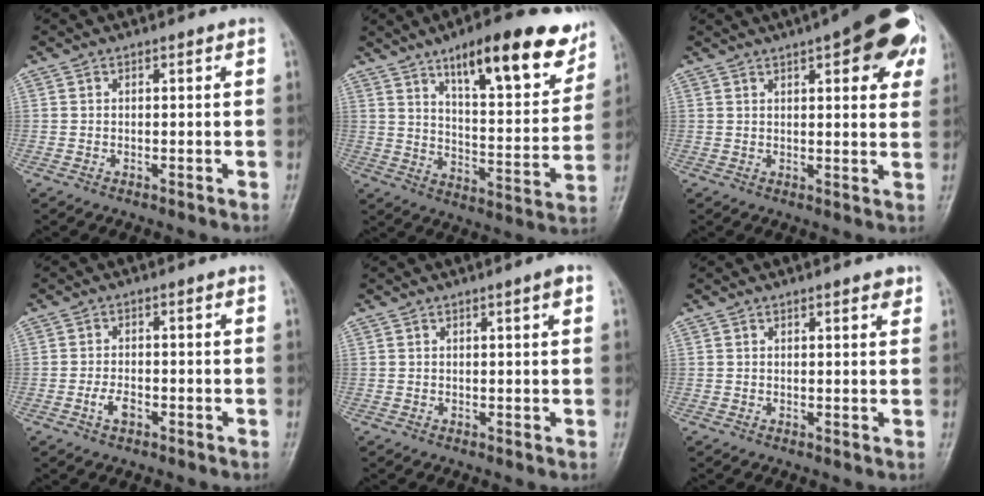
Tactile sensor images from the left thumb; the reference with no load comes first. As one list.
[{"total": 20.0, "force": [12.4, 6.2, 14.4], "torque": [-0.165, -0.054, 0.188]}, {"total": 18.3, "force": [8.7, 6.5, 14.8], "torque": [-0.166, -0.001, 0.108]}, {"total": 2.9, "force": [-1.4, 1.6, 2.1], "torque": [-0.041, 0.012, -0.026]}, {"total": 1.8, "force": [0.9, 0.1, 1.6], "torque": [-0.026, -0.001, 0.012]}, {"total": 2.2, "force": [1.4, 0.6, 1.5], "torque": [-0.014, -0.006, 0.017]}]